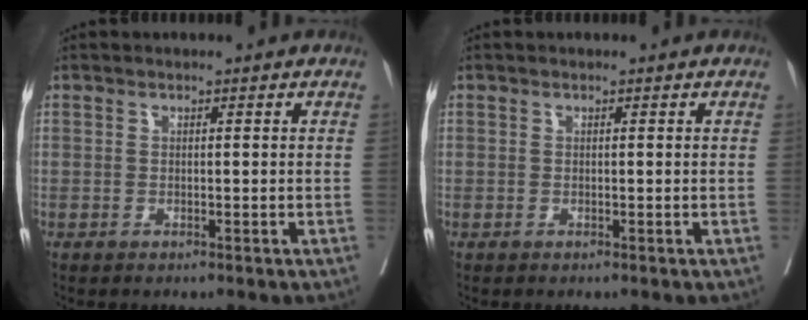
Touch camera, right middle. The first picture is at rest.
{"total": 0.0}